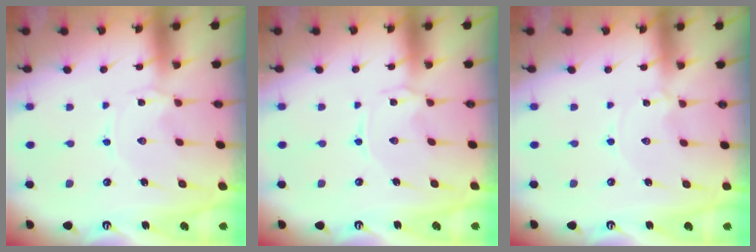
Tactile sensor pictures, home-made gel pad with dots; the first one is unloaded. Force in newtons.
{"total": 0.6, "press": 0.6, "slide": 0.0}
{"total": 0.0}